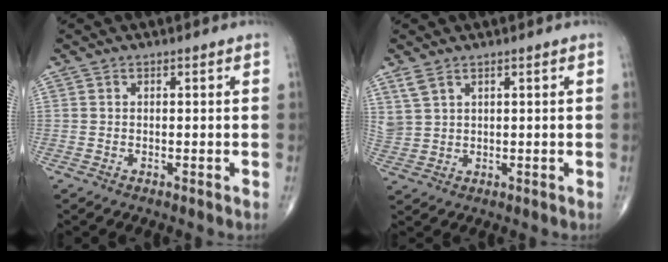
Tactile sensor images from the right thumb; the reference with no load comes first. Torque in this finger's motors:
{"motor_torque": [-0.01, 0.12, 0.75, 0.74, 0.09]}